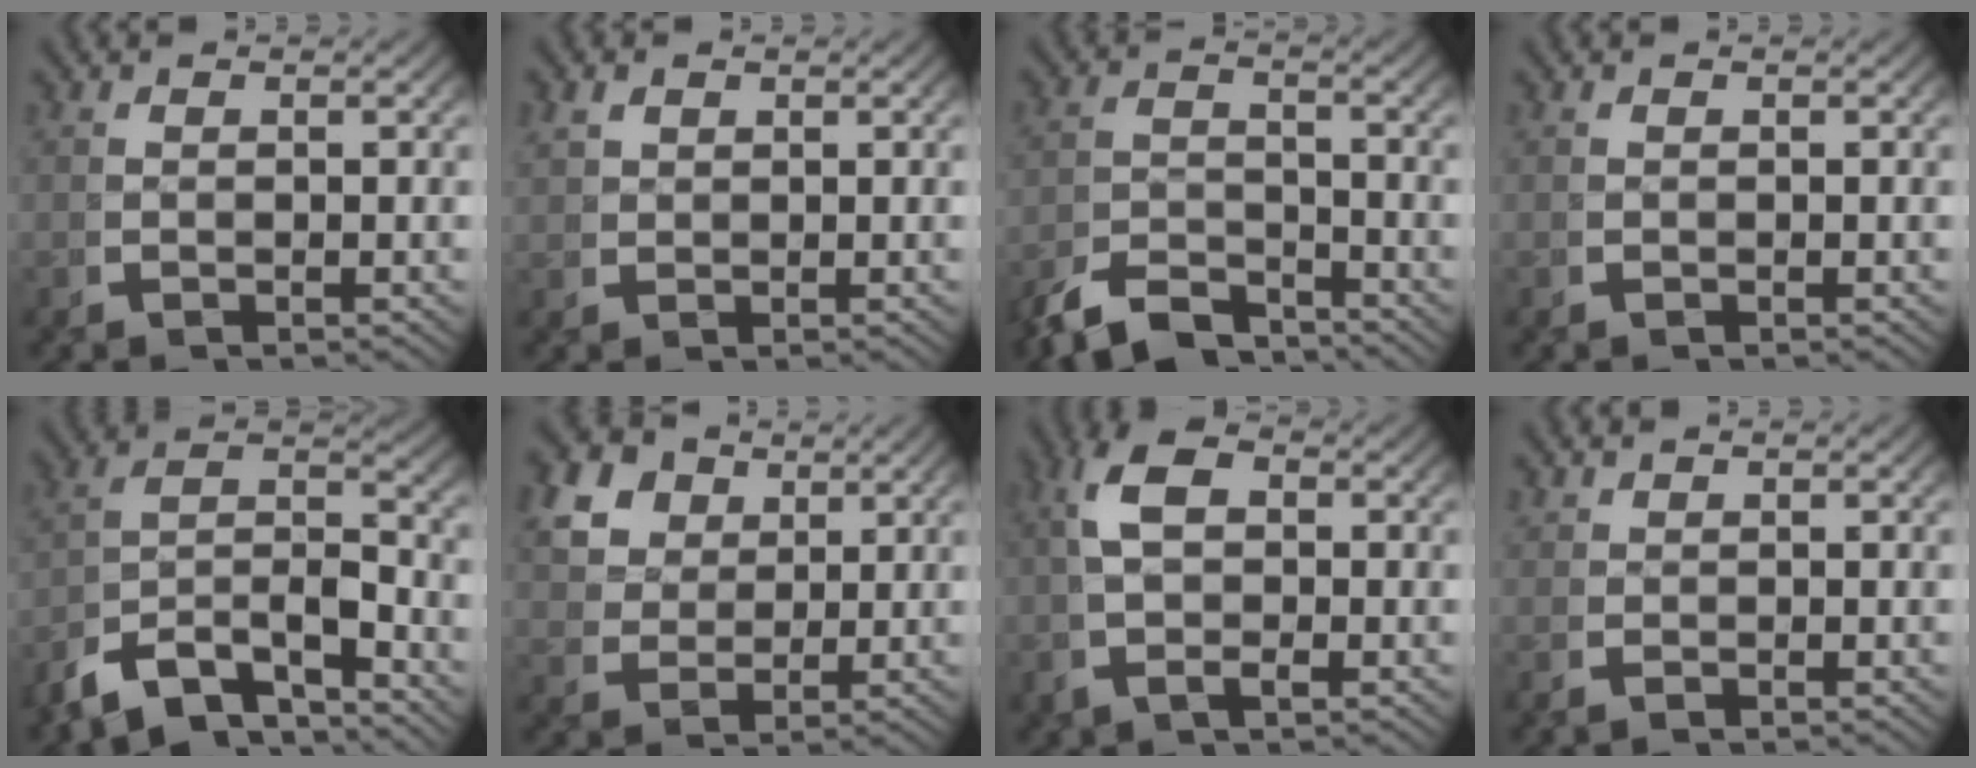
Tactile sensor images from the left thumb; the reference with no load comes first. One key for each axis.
{"total": 1.5, "fx": 1.2, "fy": 0.8, "fz": 0.4, "tx": -0.009, "ty": 0.000, "tz": 0.030}
{"total": 5.3, "fx": -4.7, "fy": 1.5, "fz": 1.9, "tx": -0.030, "ty": -0.017, "tz": -0.084}
{"total": 0.0}
{"total": 11.3, "fx": -3.4, "fy": 7.7, "fz": 7.4, "tx": -0.160, "ty": -0.036, "tz": -0.056}
{"total": 8.2, "fx": 3.7, "fy": 6.2, "fz": 3.8, "tx": -0.089, "ty": -0.006, "tz": 0.065}
{"total": 5.1, "fx": 0.9, "fy": 2.7, "fz": 4.2, "tx": -0.095, "ty": 0.001, "tz": 0.013}
{"total": 0.6, "fx": 0.6, "fy": 0.0, "fz": 0.0, "tx": 0.004, "ty": 0.000, "tz": 0.013}